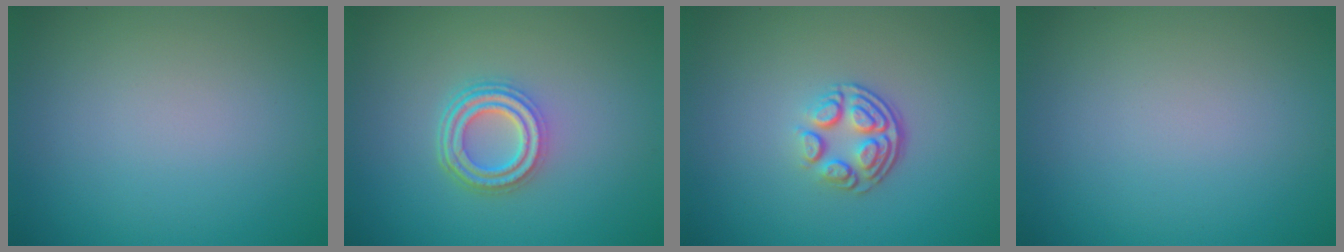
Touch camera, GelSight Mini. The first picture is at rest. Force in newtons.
{"total": 4.0, "press": 3.1, "slide": 2.5}
{"total": 3.7, "press": 2.5, "slide": 2.7}
{"total": 0.0}